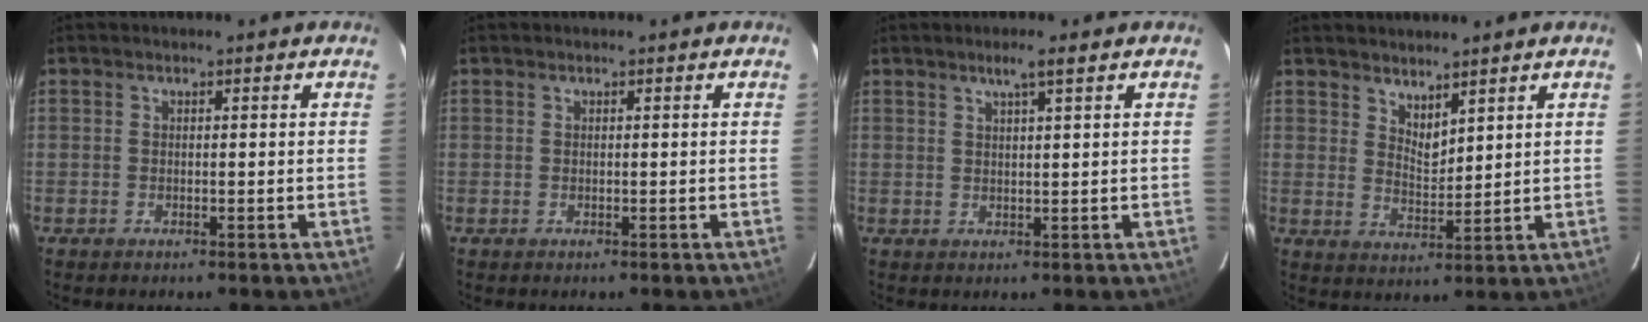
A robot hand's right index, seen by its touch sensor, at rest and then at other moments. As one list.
[{"total": 0.0}, {"total": 2.7, "force": [1.8, -0.2, 2.0], "torque": [-0.039, 0.003, 0.032]}, {"total": 4.3, "force": [3.7, 1.5, 1.7], "torque": [-0.024, -0.007, 0.065]}]